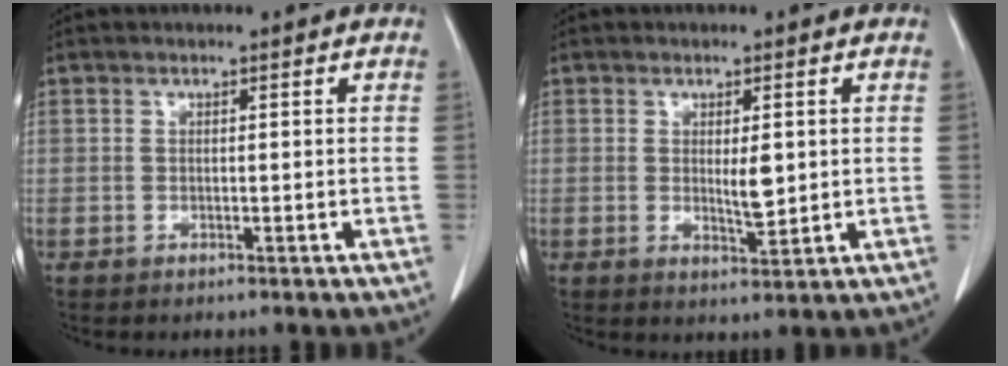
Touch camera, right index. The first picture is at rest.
{"total": 3.5, "force": [0.5, 1.0, 3.3], "torque": [-0.056, -0.008, 0.011]}